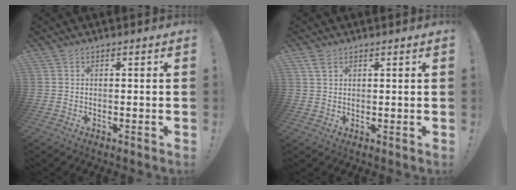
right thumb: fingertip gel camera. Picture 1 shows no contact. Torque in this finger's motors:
{"motor_torque": [-0.29, 0.40, 0.02, -0.12, 0.00]}